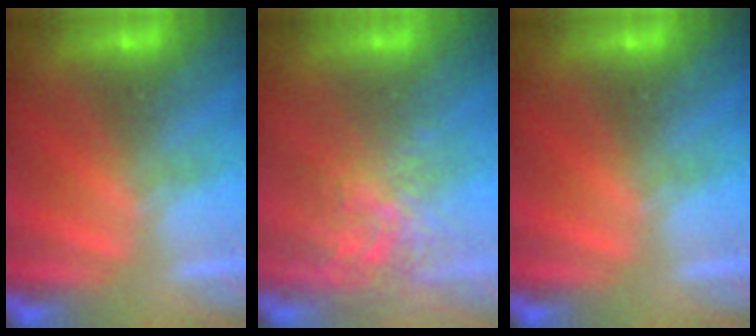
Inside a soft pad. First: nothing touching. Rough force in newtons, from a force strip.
{"total": 3.5}
{"total": 0.0}